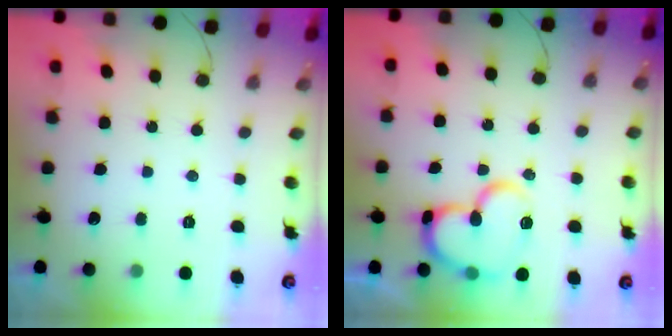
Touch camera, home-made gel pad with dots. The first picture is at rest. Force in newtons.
{"total": 16.6, "press": 16.5, "slide": 1.9}